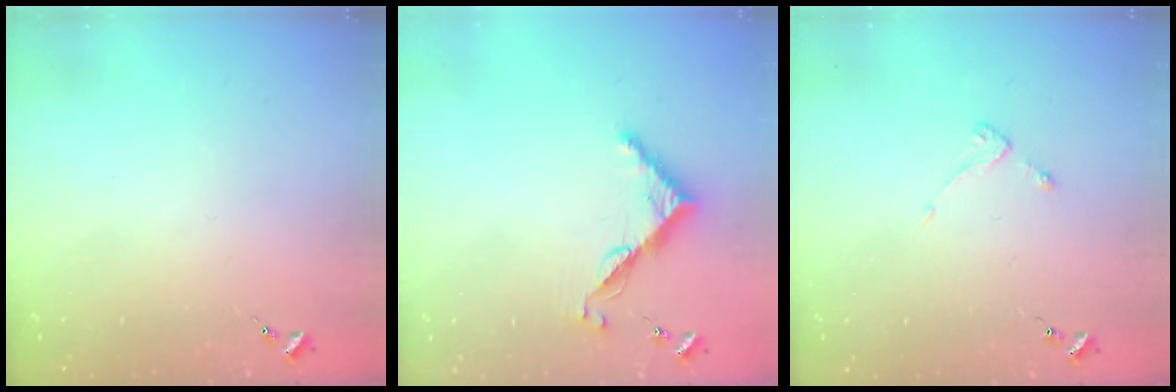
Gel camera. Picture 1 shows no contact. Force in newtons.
{"total": 7.6, "press": 7.5, "slide": 0.6}
{"total": 2.7, "press": 2.6, "slide": 0.5}